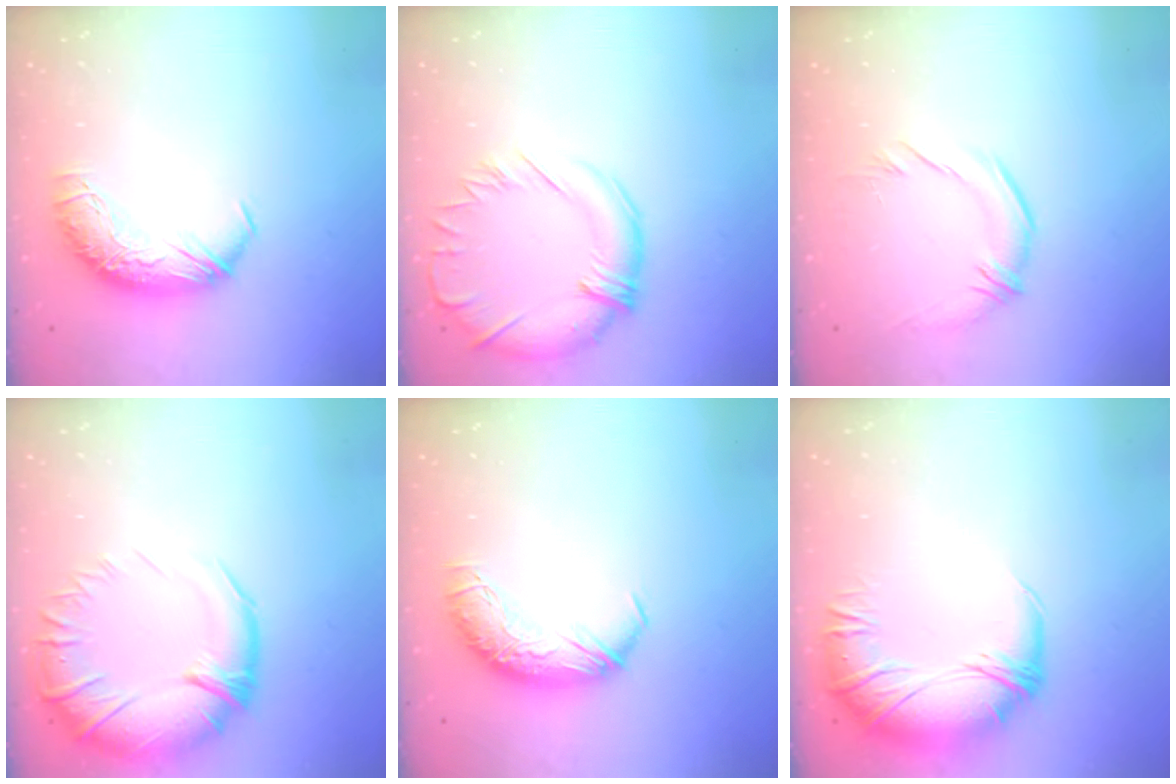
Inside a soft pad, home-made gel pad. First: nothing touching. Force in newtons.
{"total": 3.0, "press": 2.7, "slide": 1.3}
{"total": 2.0, "press": 0.3, "slide": 2.0}
{"total": 12.2, "press": 10.8, "slide": 5.6}
{"total": 0.0}
{"total": 2.8, "press": 0.1, "slide": 2.8}